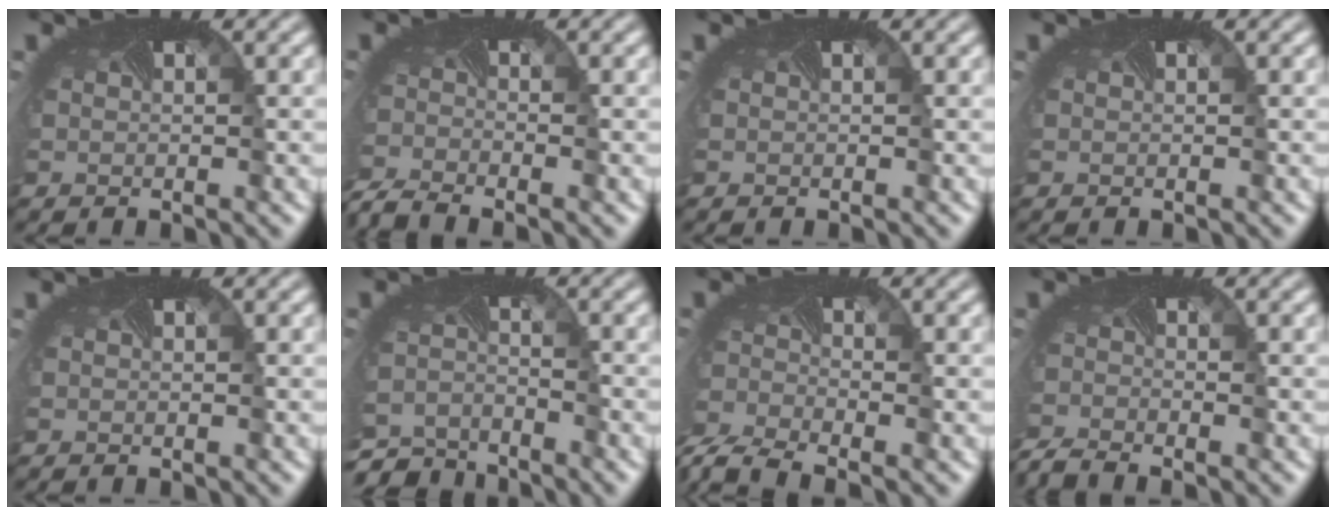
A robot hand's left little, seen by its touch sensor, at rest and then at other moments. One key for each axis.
{"total": 3.5, "fx": -3.4, "fy": 0.3, "fz": 1.0, "tx": -0.025, "ty": -0.025, "tz": -0.072}
{"total": 0.0}
{"total": 0.0}
{"total": 0.0}
{"total": 6.0, "fx": -5.8, "fy": 1.3, "fz": 0.4, "tx": -0.016, "ty": -0.029, "tz": -0.105}
{"total": 5.8, "fx": -5.0, "fy": 1.7, "fz": 2.5, "tx": -0.069, "ty": -0.042, "tz": -0.089}
{"total": 2.8, "fx": -2.8, "fy": 0.0, "fz": 0.4, "tx": -0.017, "ty": -0.021, "tz": -0.061}